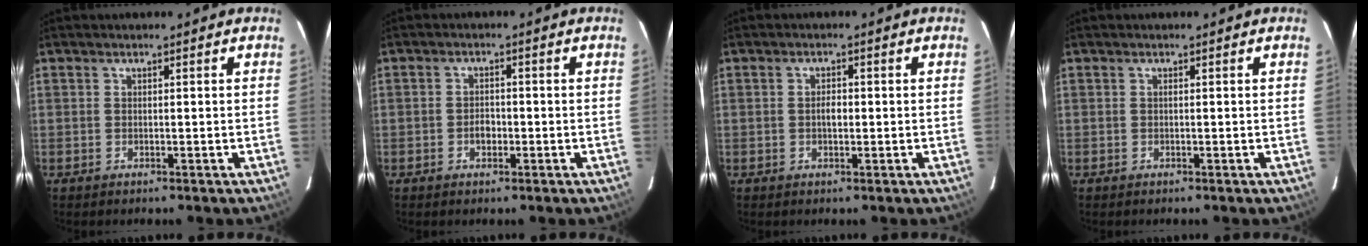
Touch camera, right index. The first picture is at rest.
{"total": 2.2, "force": [-0.8, 1.7, 1.2], "torque": [-0.021, 0.006, -0.015]}
{"total": 1.9, "force": [-0.2, 1.1, 1.6], "torque": [-0.028, 0.006, -0.004]}
{"total": 0.0}